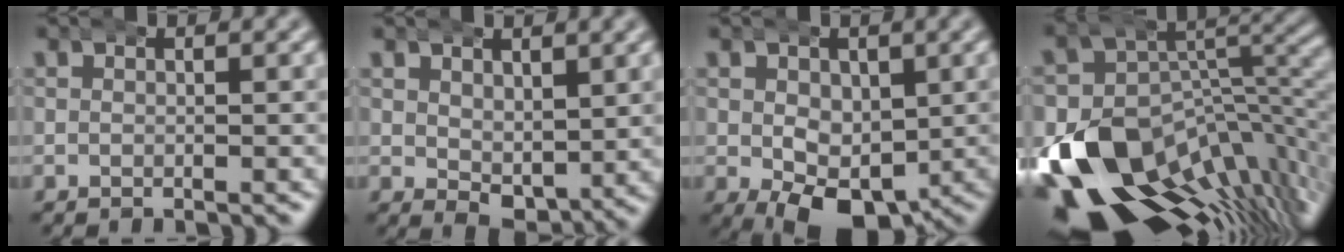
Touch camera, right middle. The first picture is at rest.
{"total": 3.1, "force": [0.6, 1.7, 2.6], "torque": [-0.036, -0.023, 0.021]}
{"total": 6.4, "force": [-2.0, 3.9, 4.7], "torque": [-0.082, -0.044, -0.010]}
{"total": 17.8, "force": [-8.0, 10.9, 11.5], "torque": [-0.171, -0.049, -0.109]}